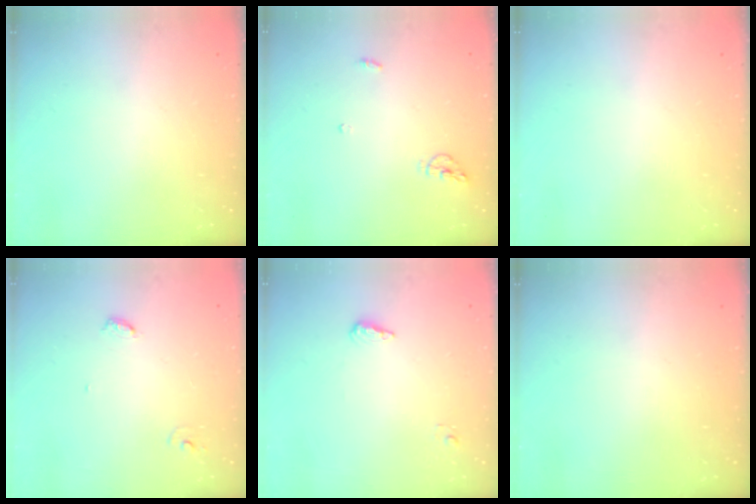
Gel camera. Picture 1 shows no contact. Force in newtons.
{"total": 5.4, "press": 5.4, "slide": 0.5}
{"total": 0.0}
{"total": 4.0, "press": 4.0, "slide": 0.3}
{"total": 5.6, "press": 5.4, "slide": 1.2}
{"total": 0.0}